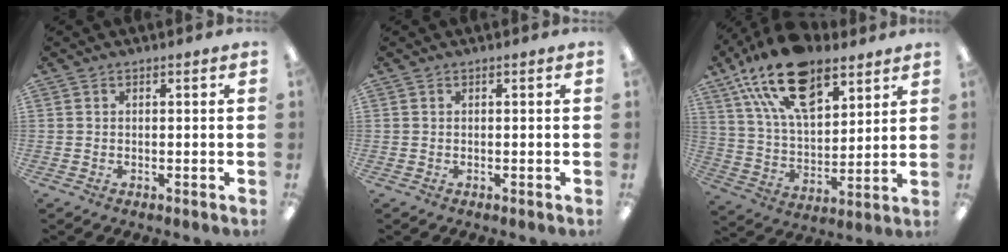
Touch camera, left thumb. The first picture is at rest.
{"total": 0.0}
{"total": 21.2, "force": [13.2, 10.7, 12.7], "torque": [-0.224, -0.056, 0.235]}